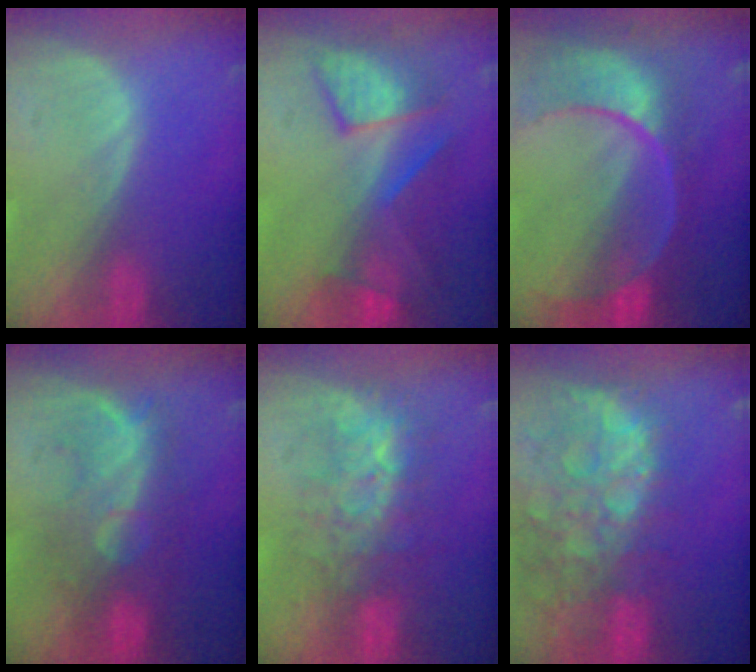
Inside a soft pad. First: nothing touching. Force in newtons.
{"total": 8.3, "press": 7.9, "slide": 2.5}
{"total": 11.2, "press": 9.4, "slide": 6.1}
{"total": 8.6, "press": 8.3, "slide": 2.3}
{"total": 7.6, "press": 7.3, "slide": 2.1}
{"total": 13.9, "press": 11.2, "slide": 8.3}